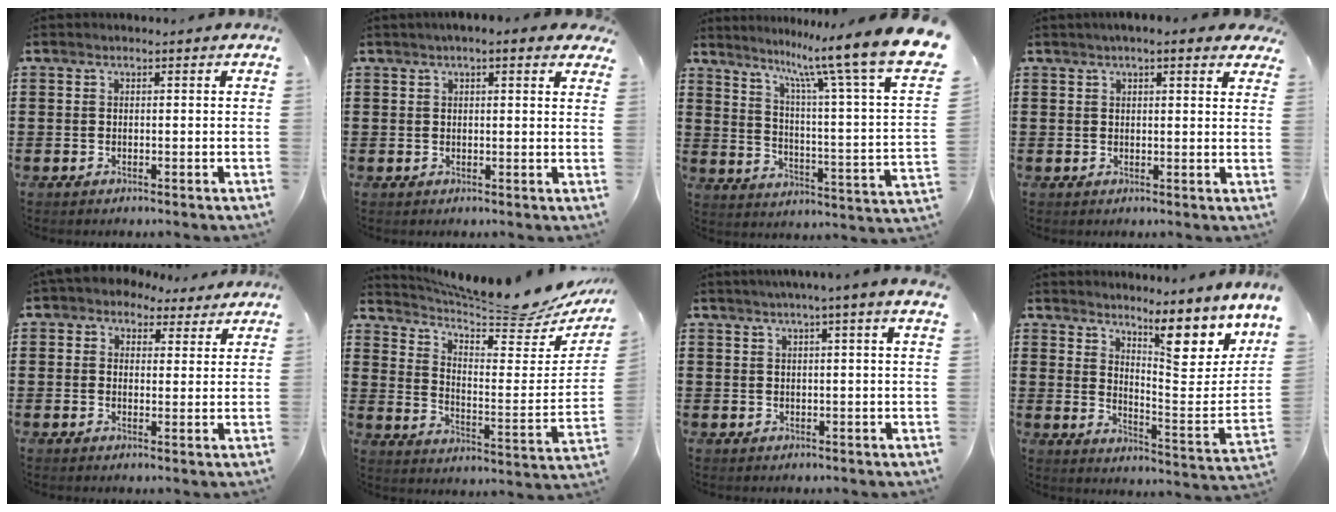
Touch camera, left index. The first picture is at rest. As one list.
[{"total": 2.0, "force": [1.4, 0.8, 1.2], "torque": [-0.027, 0.008, 0.024]}, {"total": 11.7, "force": [8.7, -0.2, 7.8], "torque": [-0.159, -0.074, 0.129]}, {"total": 2.5, "force": [2.0, 0.8, 1.3], "torque": [-0.031, 0.006, 0.034]}, {"total": 3.4, "force": [2.7, 1.9, 0.7], "torque": [-0.028, 0.002, 0.049]}, {"total": 8.7, "force": [7.9, 0.4, 3.7], "torque": [-0.078, -0.071, 0.128]}, {"total": 2.0, "force": [1.5, -0.5, 1.2], "torque": [-0.026, 0.000, 0.026]}, {"total": 8.5, "force": [6.3, 1.3, 5.5], "torque": [-0.081, -0.062, 0.097]}]